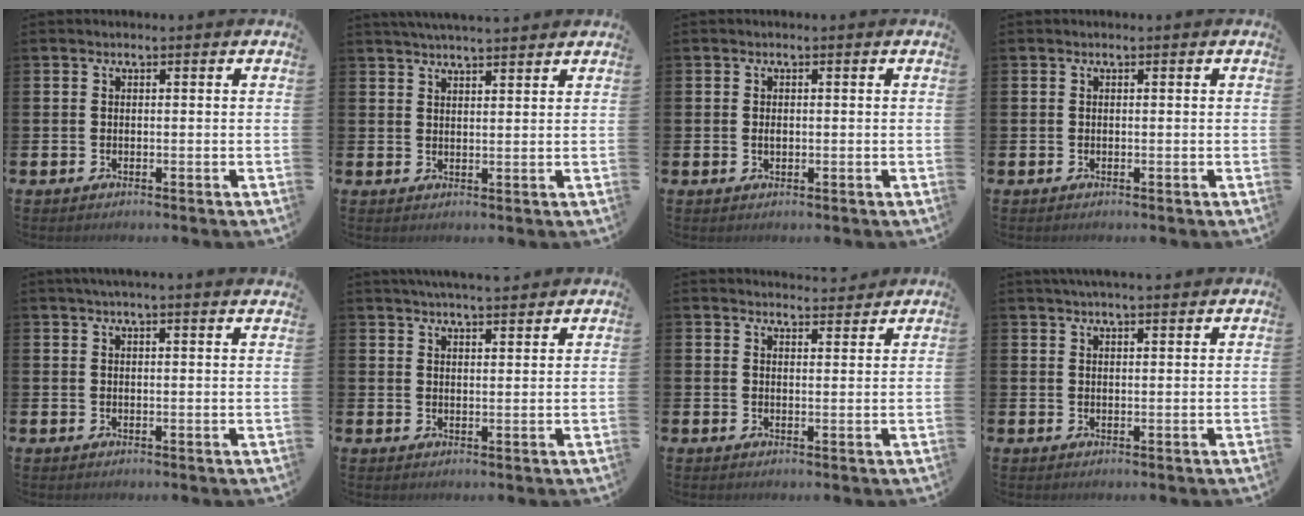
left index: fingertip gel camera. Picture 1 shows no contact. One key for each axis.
{"total": 3.6, "fx": 3.5, "fy": 0.0, "fz": 0.7, "tx": -0.017, "ty": -0.012, "tz": 0.064}
{"total": 0.9, "fx": 0.0, "fy": 0.5, "fz": 0.7, "tx": -0.010, "ty": 0.002, "tz": -0.002}
{"total": 0.0}
{"total": 2.3, "fx": 2.2, "fy": -0.5, "fz": 0.5, "tx": -0.012, "ty": -0.006, "tz": 0.040}
{"total": 4.4, "fx": 4.3, "fy": 0.1, "fz": 0.8, "tx": -0.021, "ty": -0.019, "tz": 0.079}
{"total": 3.1, "fx": 3.1, "fy": 0.2, "fz": -0.1, "tx": 0.000, "ty": -0.020, "tz": 0.056}
{"total": 3.0, "fx": 2.8, "fy": 0.1, "fz": 1.0, "tx": -0.011, "ty": -0.011, "tz": 0.049}